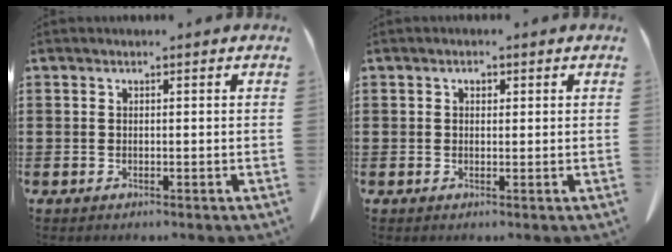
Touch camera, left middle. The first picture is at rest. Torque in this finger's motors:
{"motor_torque": [-0.69, 0.95, -0.02, -0.03]}